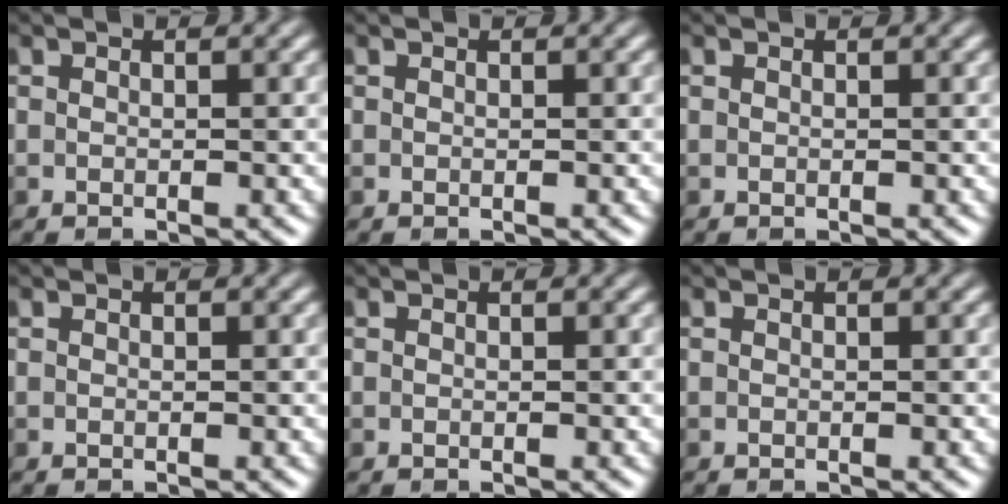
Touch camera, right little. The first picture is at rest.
{"total": 0.0}
{"total": 0.0}
{"total": 0.0}
{"total": 0.0}
{"total": 0.0}